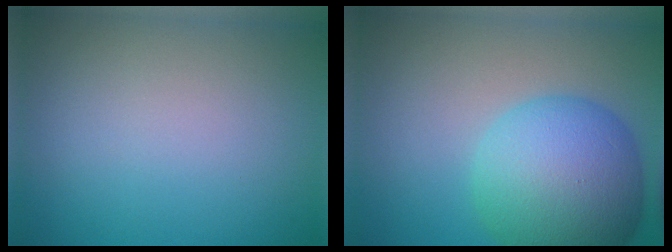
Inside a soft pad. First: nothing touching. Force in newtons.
{"total": 10.5, "press": 10.4, "slide": 0.3}